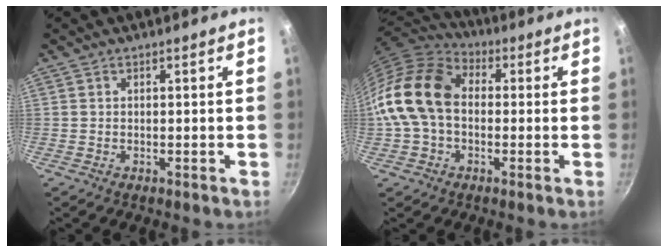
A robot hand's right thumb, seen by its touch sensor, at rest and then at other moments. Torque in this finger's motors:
{"motor_torque": [1.38, 3.63, 1.44, -1.29, 0.56]}